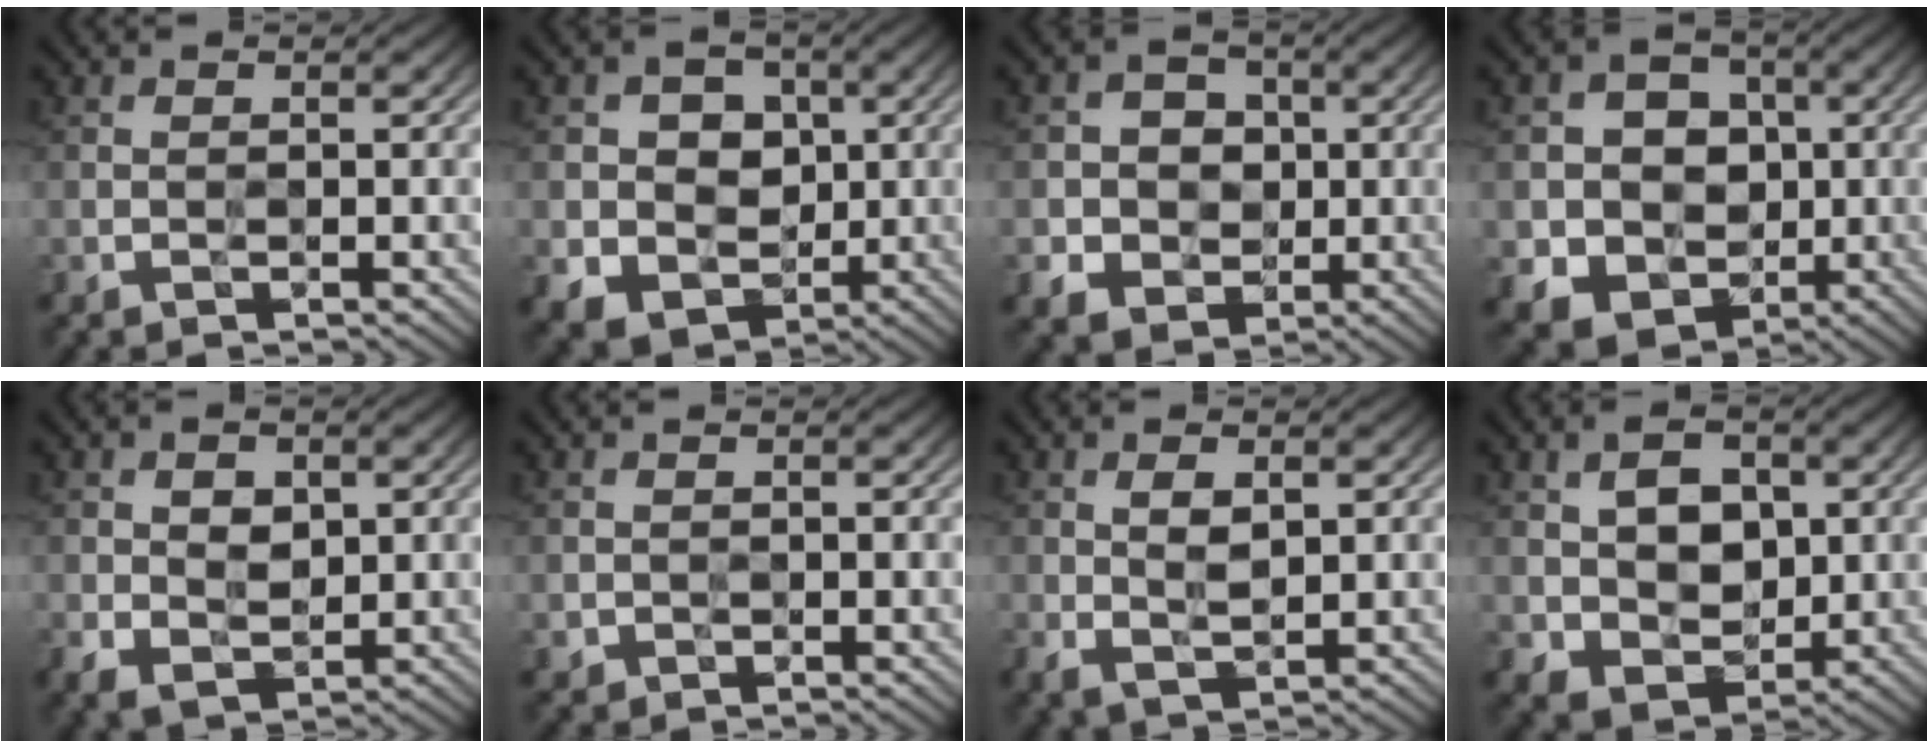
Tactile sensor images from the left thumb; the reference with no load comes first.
{"total": 7.8, "force": [-0.1, 6.8, 3.9], "torque": [-0.077, -0.004, -0.011]}
{"total": 6.3, "force": [-0.2, 5.9, 2.3], "torque": [-0.058, 0.006, -0.017]}
{"total": 10.3, "force": [-1.1, 9.2, 4.6], "torque": [-0.099, -0.013, -0.039]}
{"total": 4.5, "force": [0.4, 3.3, 3.1], "torque": [-0.056, -0.005, 0.010]}
{"total": 0.7, "force": [-0.3, 0.7, 0.1], "torque": [-0.001, -0.006, -0.006]}
{"total": 3.5, "force": [0.9, 1.8, 2.9], "torque": [-0.062, -0.005, 0.022]}
{"total": 7.3, "force": [0.8, 5.3, 4.9], "torque": [-0.100, -0.003, 0.016]}